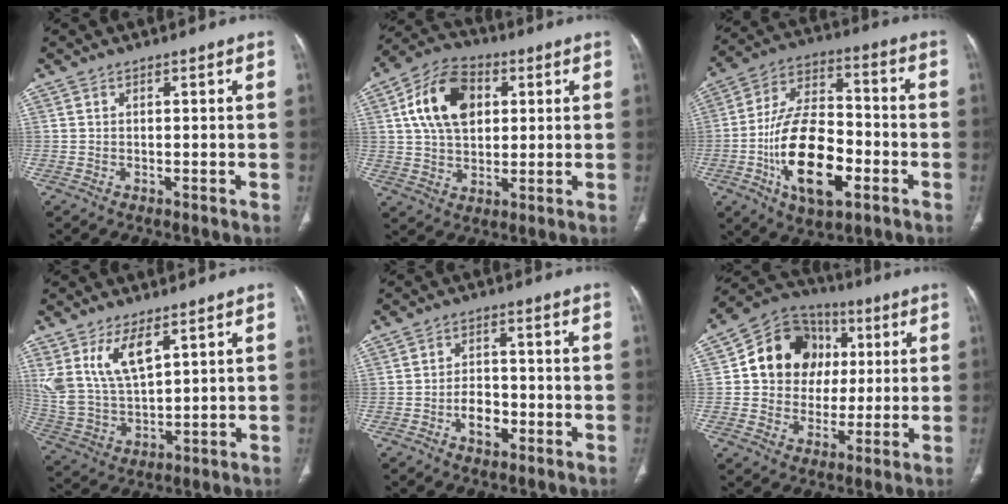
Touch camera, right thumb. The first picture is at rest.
{"total": 14.2, "force": [3.6, 9.5, 10.0], "torque": [-0.156, 0.007, 0.059]}
{"total": 19.8, "force": [-6.1, 9.9, 16.0], "torque": [-0.271, 0.028, -0.102]}
{"total": 11.7, "force": [6.1, 5.4, 8.5], "torque": [-0.165, -0.025, 0.137]}
{"total": 5.4, "force": [-2.1, 3.4, 3.5], "torque": [-0.043, 0.017, -0.036]}
{"total": 15.6, "force": [2.7, 13.5, 7.2], "torque": [-0.072, 0.014, 0.044]}